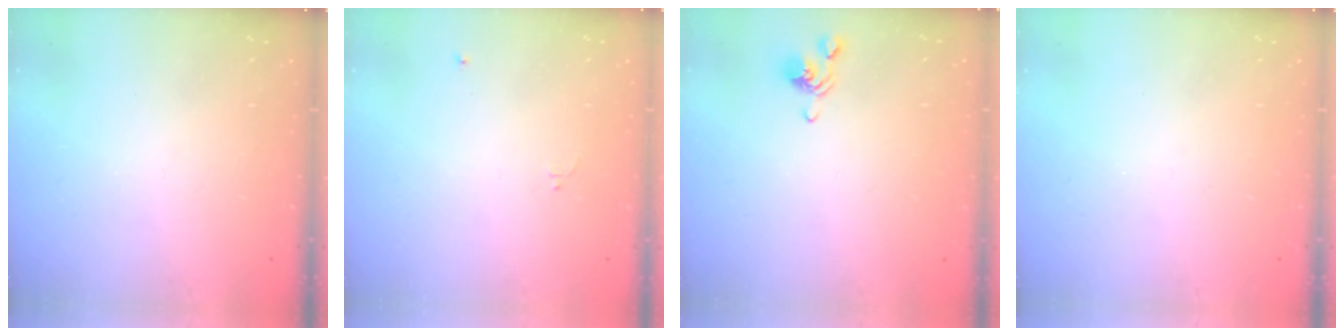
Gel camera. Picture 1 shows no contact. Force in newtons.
{"total": 0.0}
{"total": 2.6, "press": 2.5, "slide": 0.5}
{"total": 0.0}